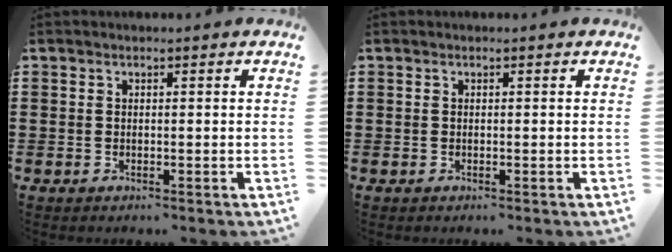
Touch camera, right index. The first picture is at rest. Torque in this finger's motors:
{"motor_torque": [-0.51, 0.52, 0.00, 0.00]}